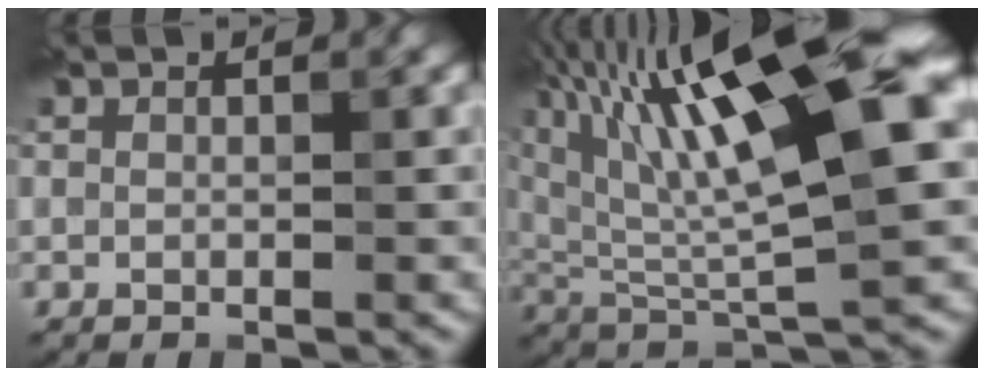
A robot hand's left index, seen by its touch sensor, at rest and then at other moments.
{"total": 16.4, "force": [5.8, 4.3, 14.7], "torque": [-0.260, 0.026, 0.094]}